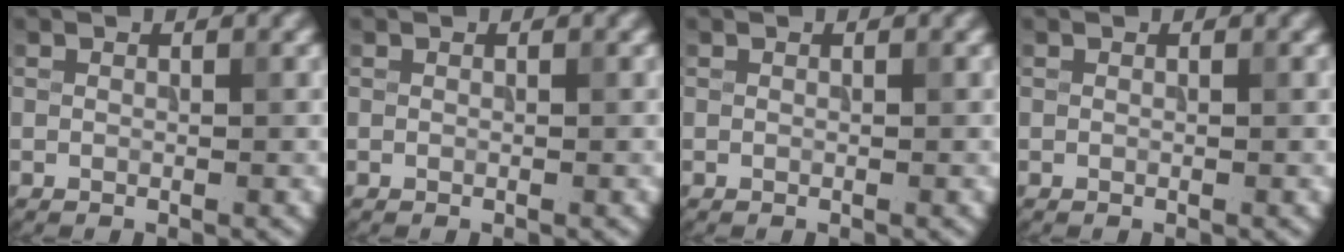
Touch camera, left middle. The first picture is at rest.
{"total": 0.0}
{"total": 0.0}
{"total": 0.0}